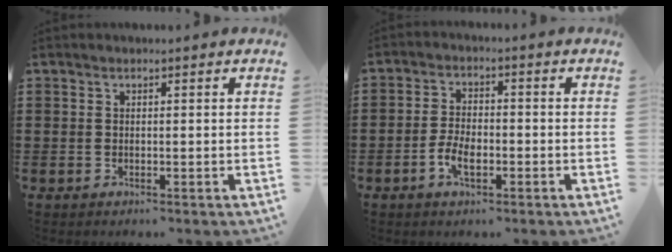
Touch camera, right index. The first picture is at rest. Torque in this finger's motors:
{"motor_torque": [1.21, 0.93, 0.13, 0.04]}